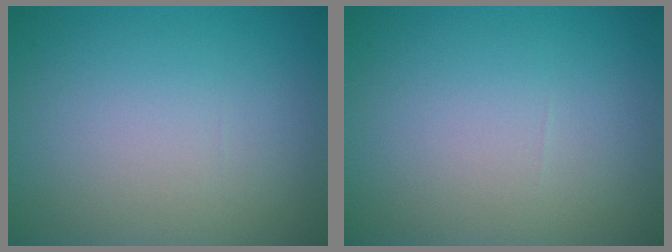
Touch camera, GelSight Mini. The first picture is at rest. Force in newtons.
{"total": 0.0}